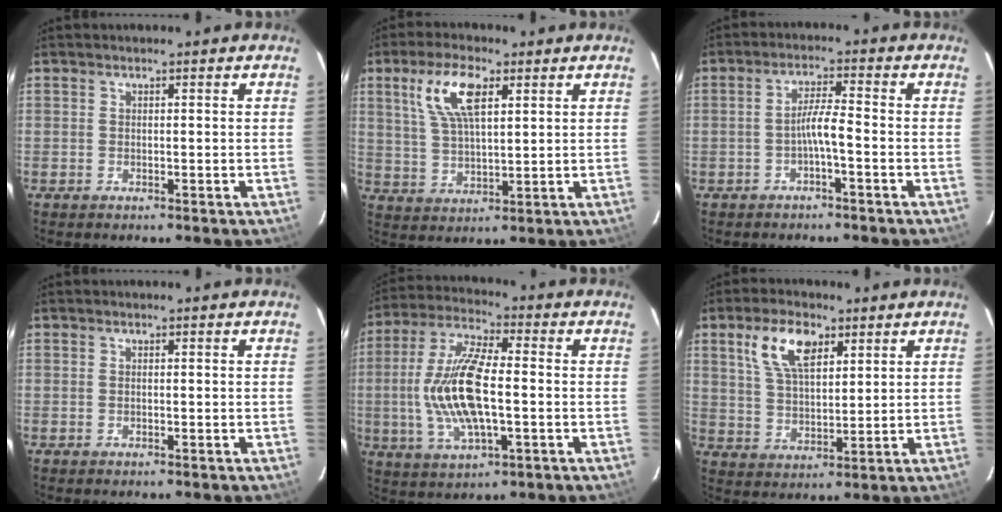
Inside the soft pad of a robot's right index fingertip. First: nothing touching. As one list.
[{"total": 9.9, "force": [4.3, 3.8, 8.1], "torque": [-0.160, 0.013, 0.086]}, {"total": 3.6, "force": [-1.7, 0.0, 3.2], "torque": [-0.066, 0.009, -0.031]}, {"total": 0.0}, {"total": 15.2, "force": [-1.3, 5.3, 14.1], "torque": [-0.292, 0.003, -0.025]}, {"total": 9.6, "force": [4.8, 4.6, 7.0], "torque": [-0.136, 0.017, 0.093]}]